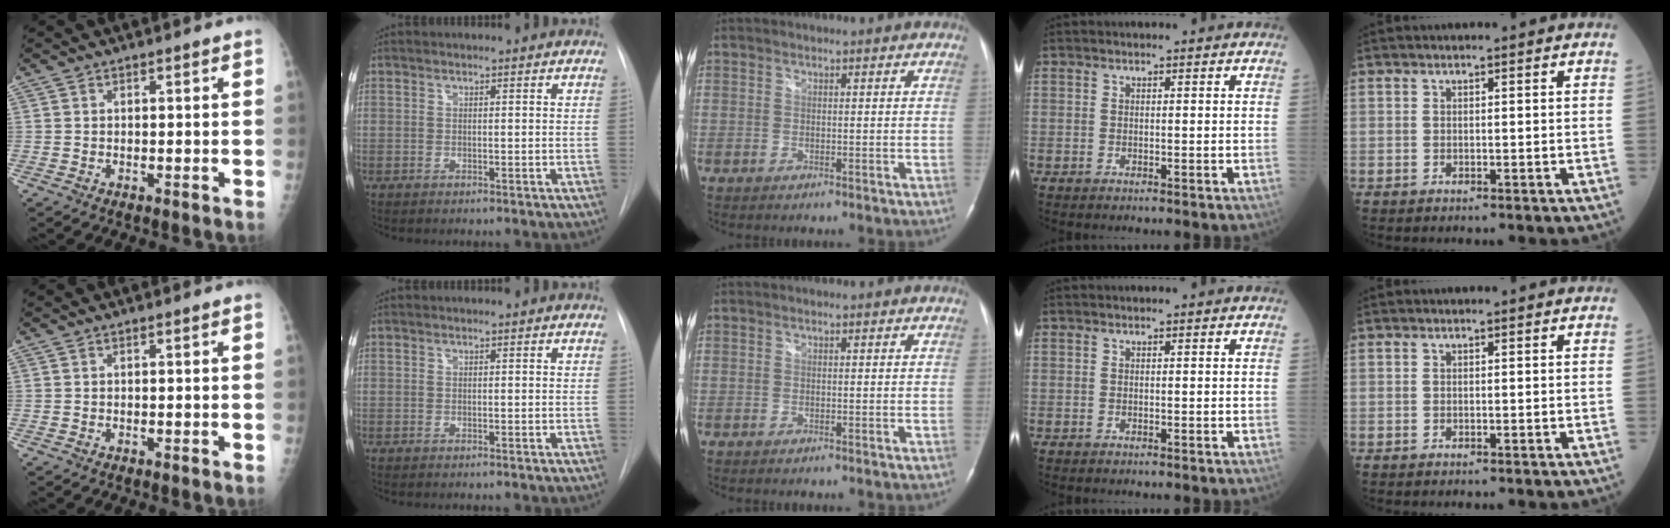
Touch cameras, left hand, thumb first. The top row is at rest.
{}